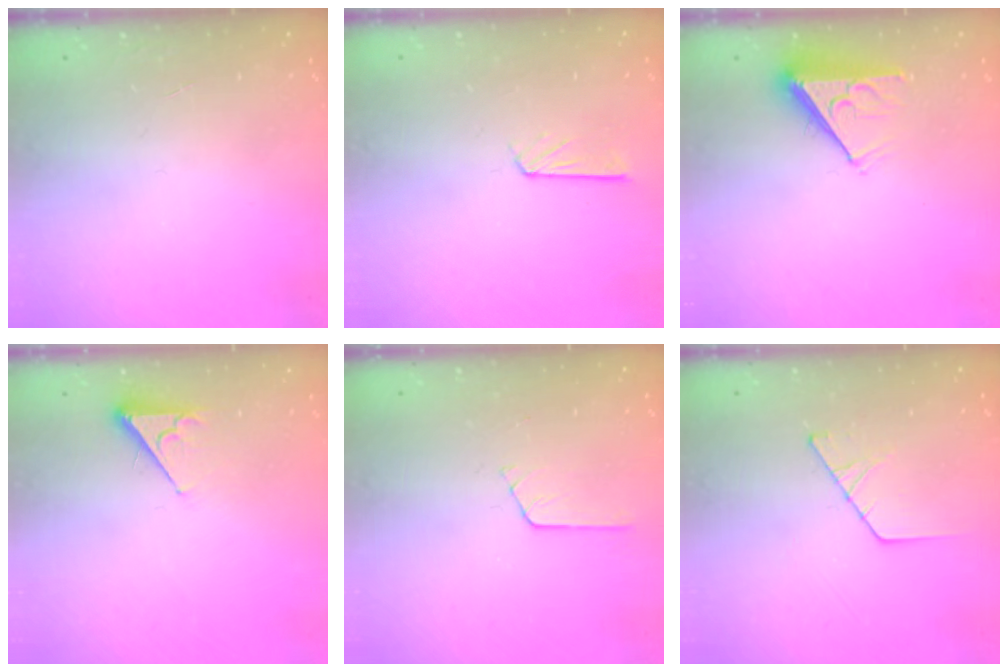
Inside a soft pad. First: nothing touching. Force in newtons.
{"total": 3.9, "press": 3.9, "slide": 0.3}
{"total": 6.0, "press": 6.0, "slide": 0.9}
{"total": 3.5, "press": 3.5, "slide": 0.7}
{"total": 4.9, "press": 4.9, "slide": 0.4}
{"total": 3.7, "press": 3.7, "slide": 0.3}